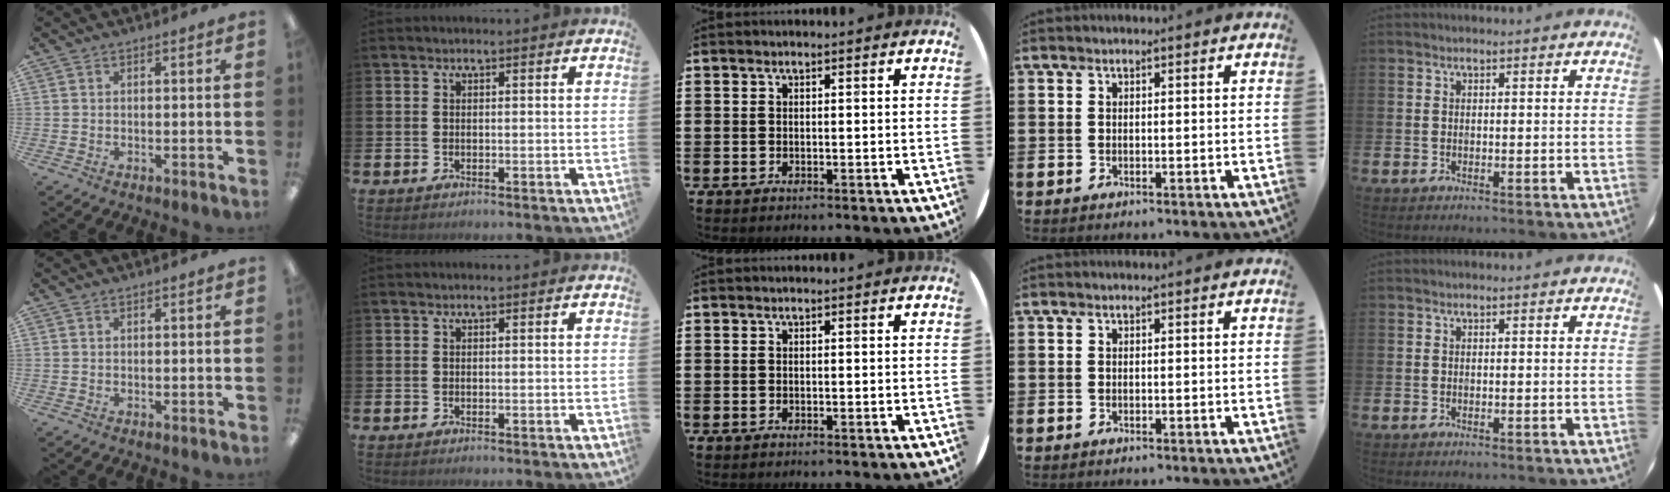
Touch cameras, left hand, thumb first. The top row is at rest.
{}